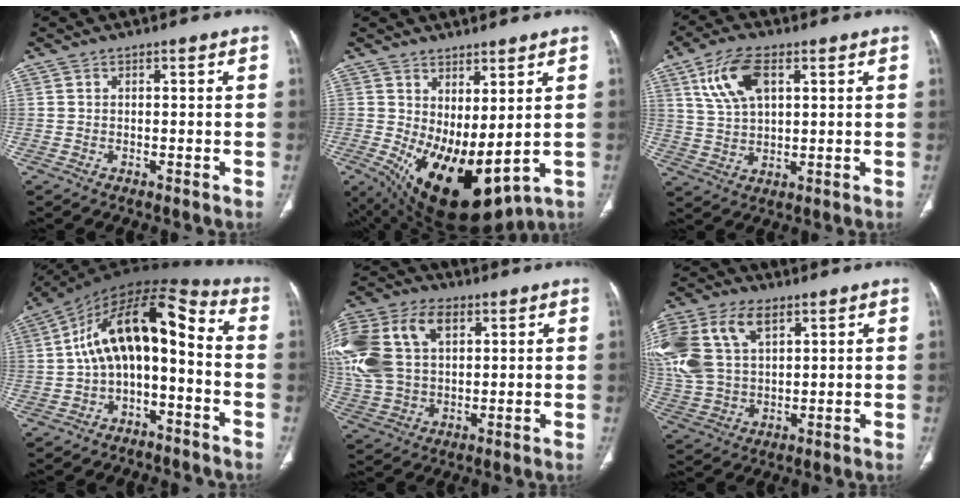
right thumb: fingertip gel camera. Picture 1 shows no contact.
{"total": 14.8, "force": [0.2, 6.6, 13.2], "torque": [-0.231, -0.025, 0.035]}
{"total": 9.9, "force": [4.1, 5.0, 7.5], "torque": [-0.147, -0.003, 0.083]}
{"total": 15.2, "force": [-1.7, 8.0, 12.8], "torque": [-0.202, 0.081, -0.034]}
{"total": 24.2, "force": [7.4, 16.1, 16.5], "torque": [-0.397, 0.037, 0.145]}
{"total": 22.0, "force": [8.7, 14.0, 14.6], "torque": [-0.358, 0.020, 0.171]}